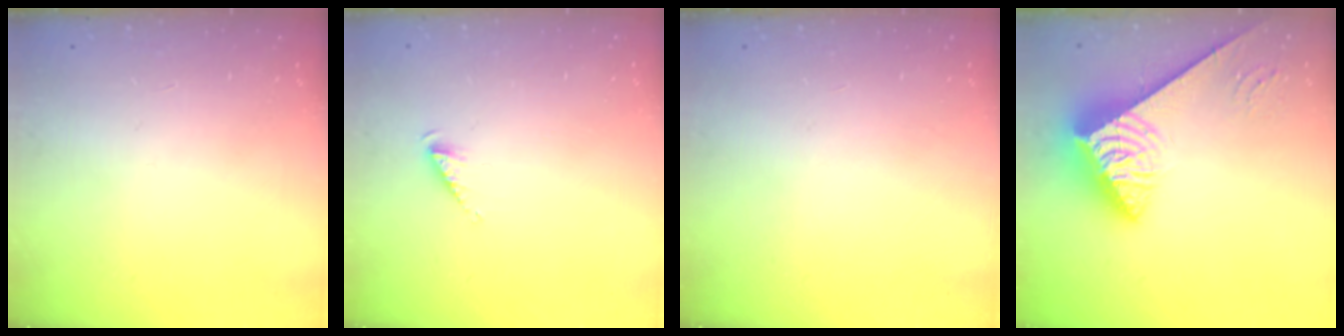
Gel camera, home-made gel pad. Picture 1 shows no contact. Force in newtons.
{"total": 2.7, "press": 2.7, "slide": 0.4}
{"total": 0.0}
{"total": 6.3, "press": 6.3, "slide": 0.8}